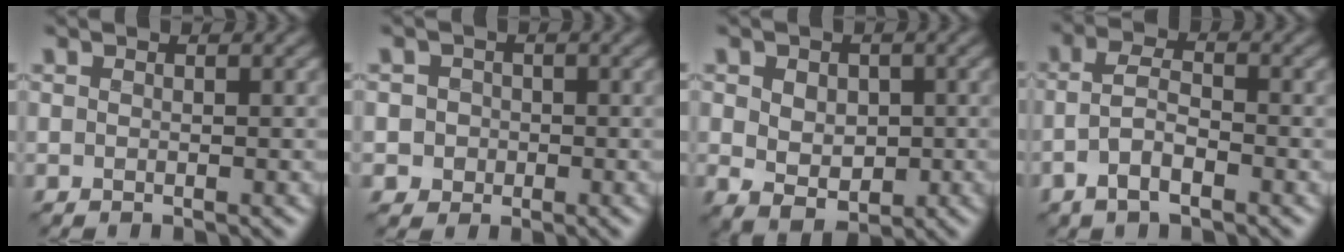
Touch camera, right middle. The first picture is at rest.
{"total": 3.1, "force": [-0.4, 3.1, 0.6], "torque": [0.019, 0.023, -0.031]}
{"total": 4.5, "force": [-0.2, 3.5, 2.8], "torque": [-0.041, -0.002, 0.002]}
{"total": 3.4, "force": [-1.8, 1.3, 2.5], "torque": [-0.053, 0.009, -0.040]}